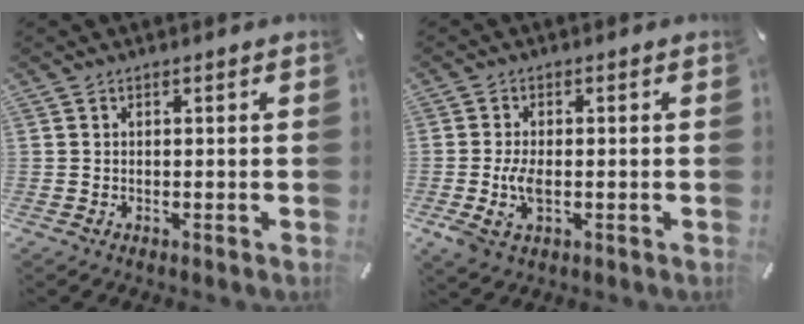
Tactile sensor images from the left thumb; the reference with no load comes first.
{"total": 5.4, "force": [-1.1, 2.9, 4.5], "torque": [-0.101, -0.003, -0.019]}